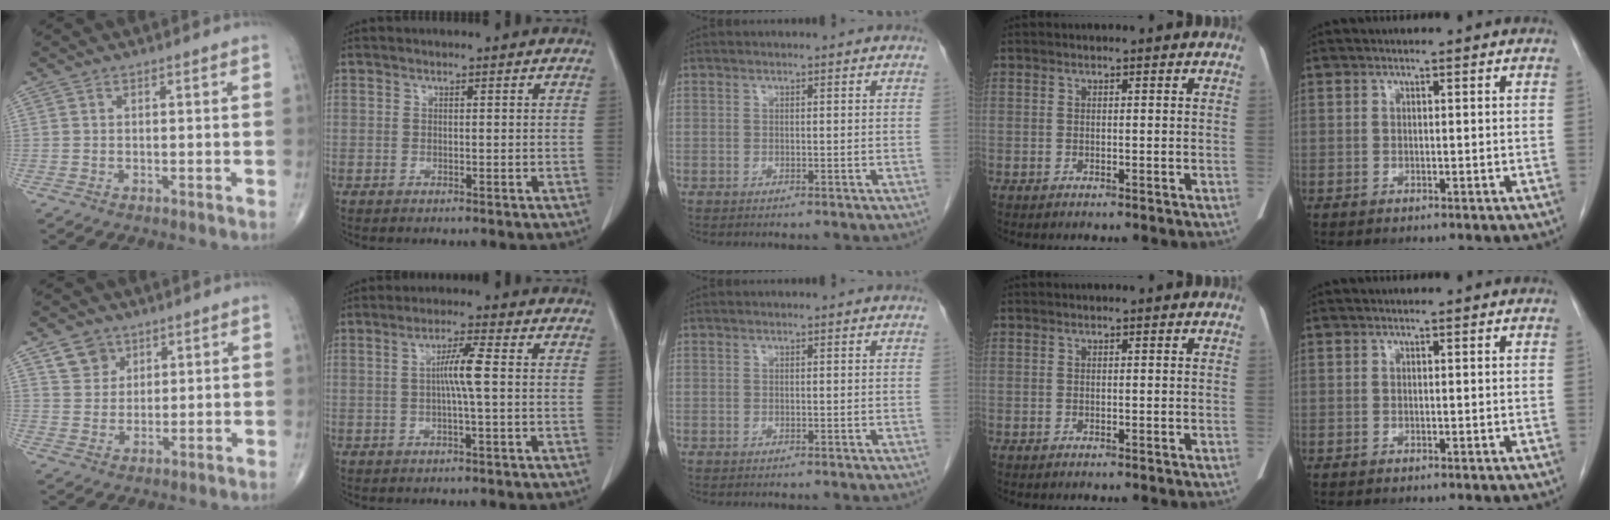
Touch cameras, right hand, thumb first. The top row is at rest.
{"thumb": {"total": 5.6, "force": [3.2, 4.3, 1.4], "torque": [-0.003, -0.019, 0.062]}, "index": {"total": 4.6, "force": [0.1, -0.3, 4.6], "torque": [-0.085, 0.006, 0.001]}}